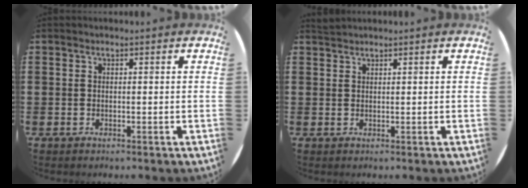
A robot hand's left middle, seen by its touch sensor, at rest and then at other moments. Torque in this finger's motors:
{"motor_torque": [-0.21, -0.07, 0.04, 0.01]}